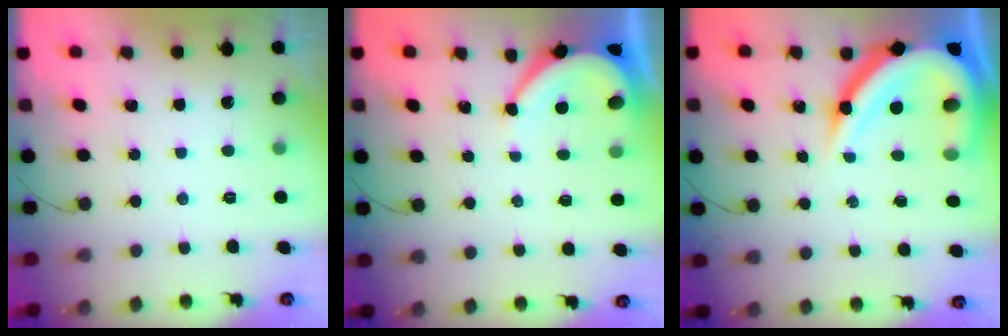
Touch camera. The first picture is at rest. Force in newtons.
{"total": 6.0, "press": 6.0, "slide": 0.5}
{"total": 20.4, "press": 20.3, "slide": 2.2}